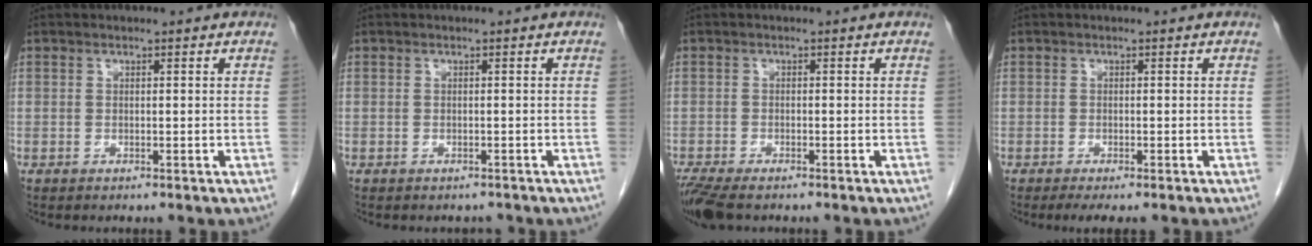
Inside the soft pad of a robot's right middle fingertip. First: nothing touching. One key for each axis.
{"total": 1.2, "fx": -1.1, "fy": 0.5, "fz": 0.0, "tx": -0.006, "ty": -0.002, "tz": -0.016}
{"total": 5.6, "fx": -4.4, "fy": 1.5, "fz": 3.1, "tx": -0.062, "ty": -0.015, "tz": -0.077}
{"total": 3.2, "fx": -2.4, "fy": 0.8, "fz": 2.0, "tx": -0.030, "ty": -0.011, "tz": -0.032}